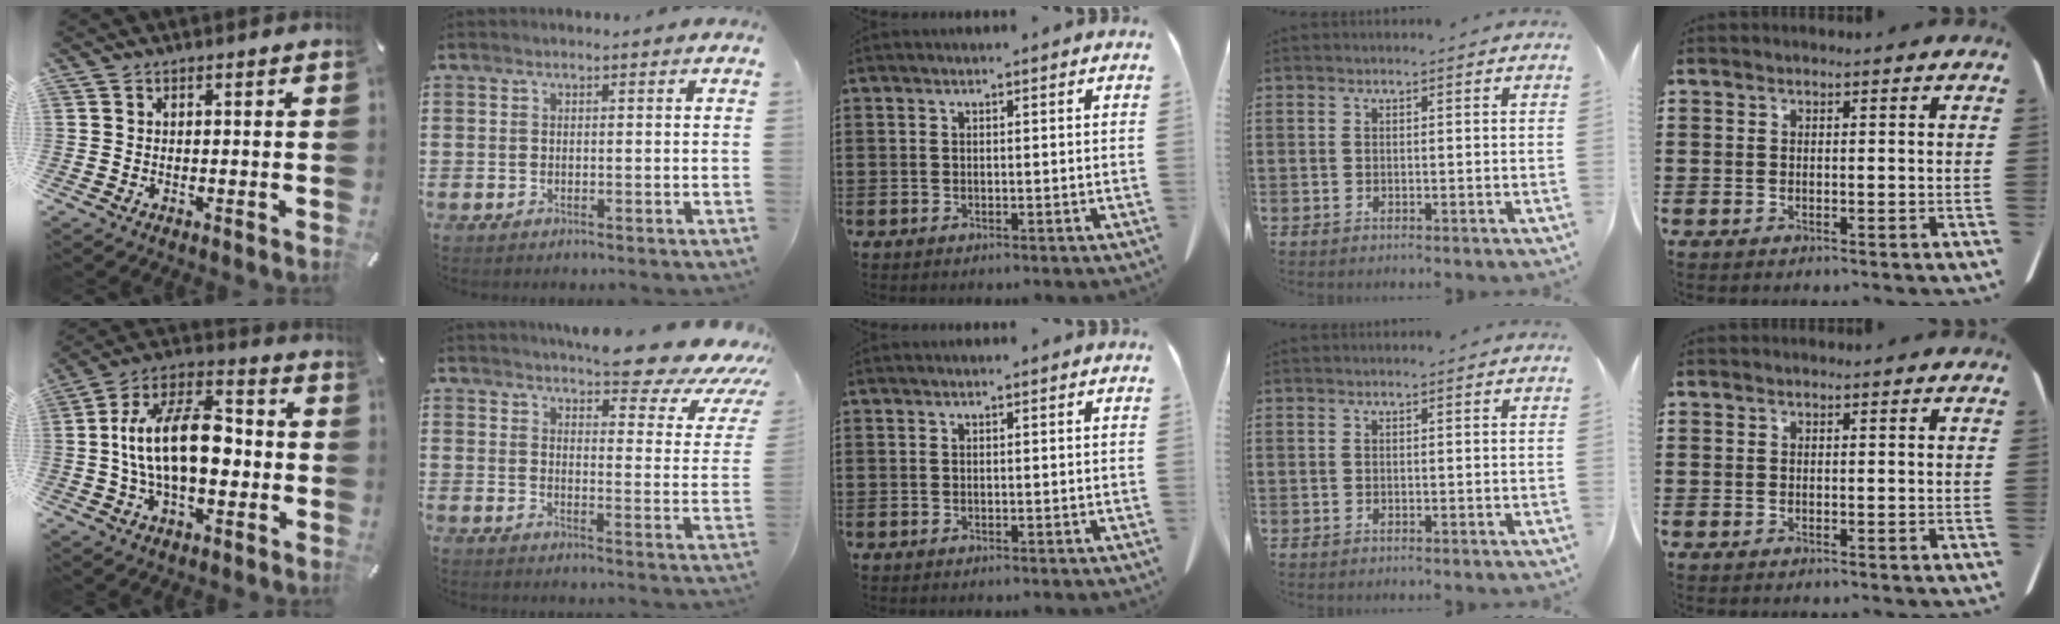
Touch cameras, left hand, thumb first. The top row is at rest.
{"thumb": {"total": 17.2, "force": [-1.4, 9.9, 14.1], "torque": [-0.268, 0.013, -0.026]}, "index": {"total": 7.7, "force": [6.9, 0.6, 3.4], "torque": [-0.065, -0.054, 0.115]}}